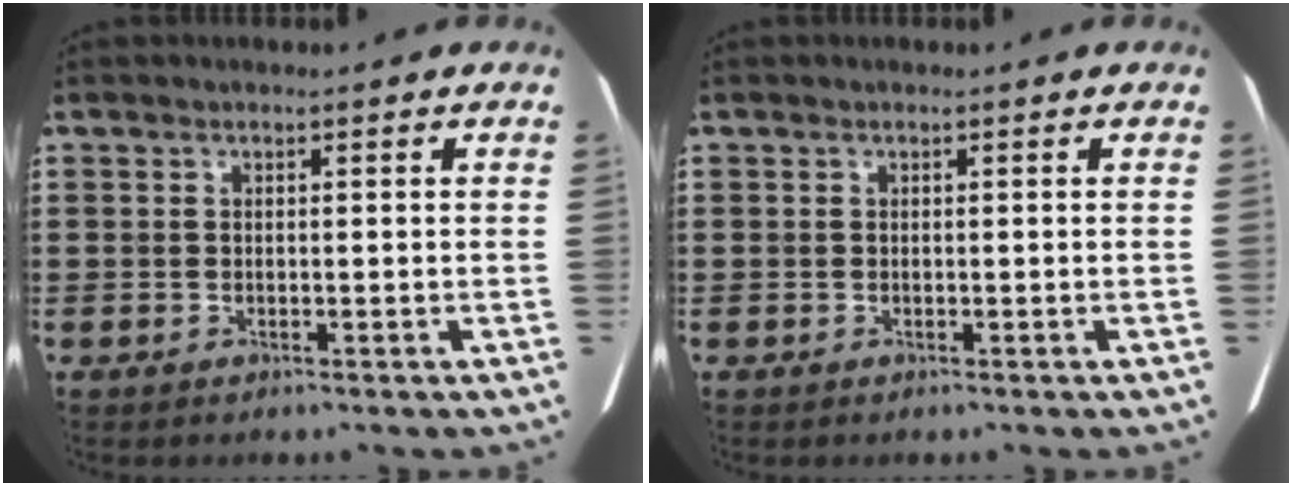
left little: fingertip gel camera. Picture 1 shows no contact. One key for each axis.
{"total": 0.0}